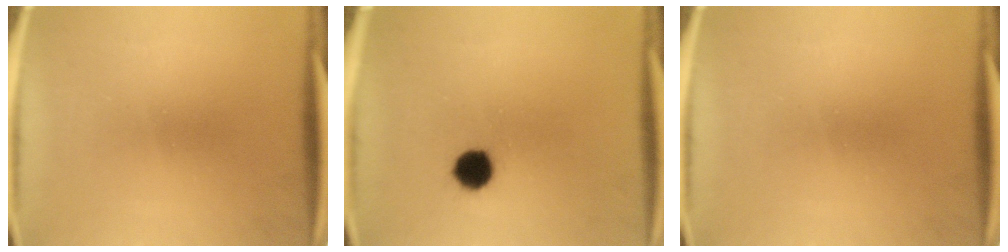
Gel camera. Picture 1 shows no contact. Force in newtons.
{"total": 5.3}
{"total": 0.0}